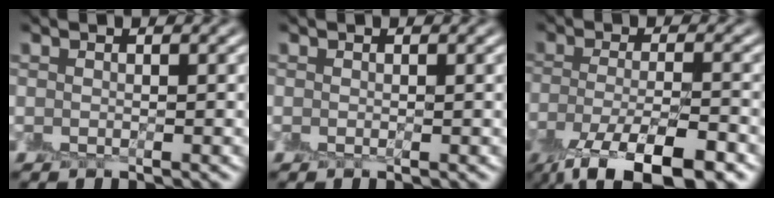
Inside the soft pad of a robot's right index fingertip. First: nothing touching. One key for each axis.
{"total": 0.0}
{"total": 9.5, "fx": -6.2, "fy": 2.8, "fz": 6.7, "tx": -0.121, "ty": -0.021, "tz": -0.106}